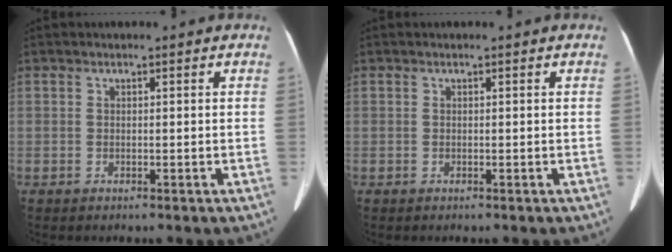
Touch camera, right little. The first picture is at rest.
{"total": 0.0}